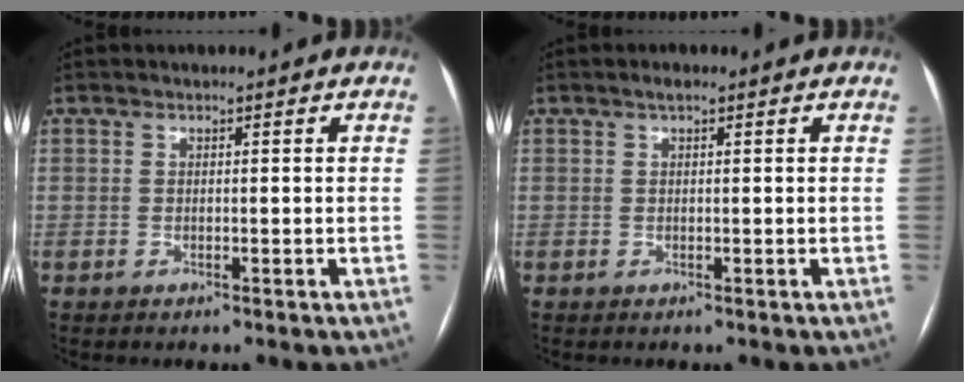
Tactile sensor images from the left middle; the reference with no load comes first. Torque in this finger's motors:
{"motor_torque": [0.20, -0.28, 0.05, 0.01]}